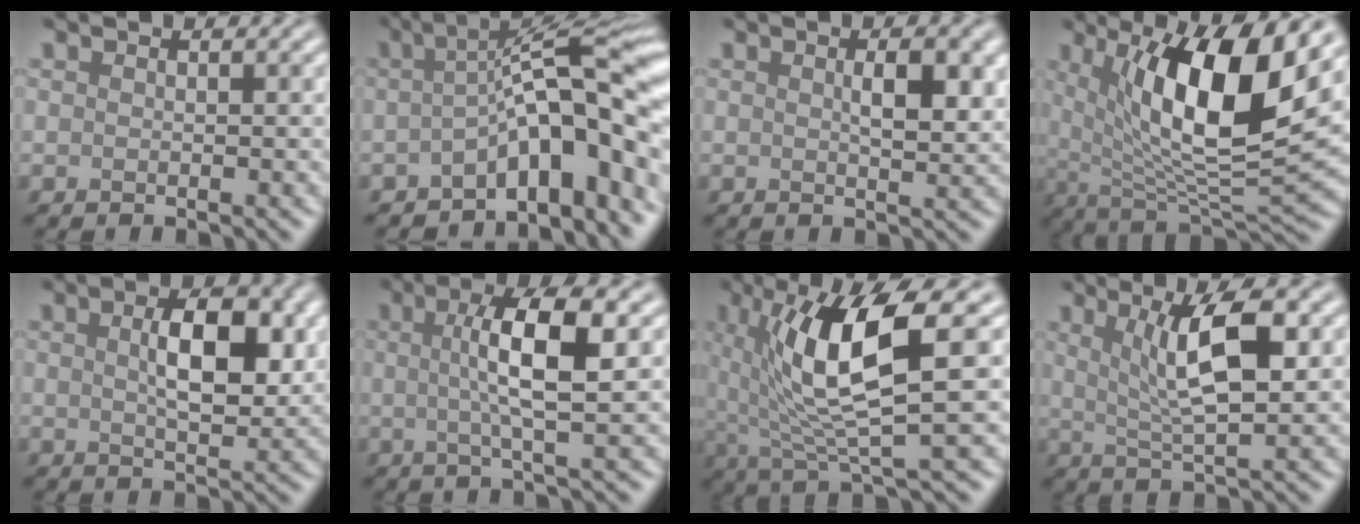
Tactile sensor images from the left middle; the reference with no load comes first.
{"total": 10.5, "force": [-2.7, 2.9, 9.7], "torque": [-0.122, 0.022, -0.053]}
{"total": 3.1, "force": [0.7, 0.9, 2.9], "torque": [-0.046, -0.001, 0.013]}
{"total": 12.0, "force": [3.9, 3.5, 10.8], "torque": [-0.171, -0.009, 0.072]}
{"total": 5.7, "force": [1.2, 2.4, 5.0], "torque": [-0.084, 0.003, 0.020]}
{"total": 6.5, "force": [1.0, 1.4, 6.2], "torque": [-0.099, 0.011, 0.012]}
{"total": 9.3, "force": [1.8, 2.1, 8.8], "torque": [-0.147, -0.005, 0.036]}
{"total": 6.5, "force": [1.8, 1.6, 6.0], "torque": [-0.100, 0.002, 0.035]}